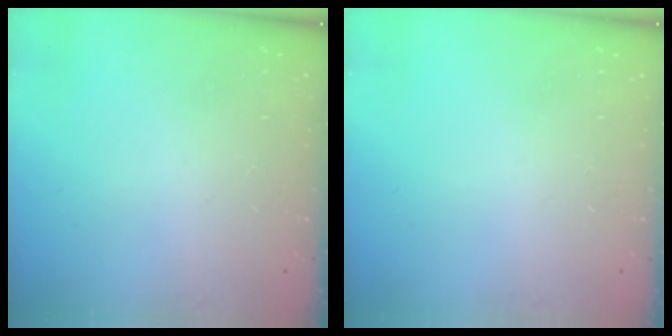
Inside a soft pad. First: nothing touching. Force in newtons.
{"total": 0.0}